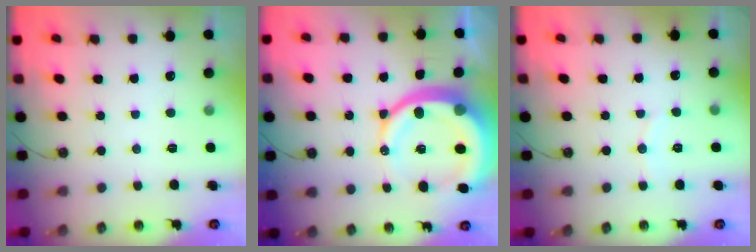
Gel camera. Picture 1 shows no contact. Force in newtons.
{"total": 18.3, "press": 18.1, "slide": 2.3}
{"total": 3.4, "press": 3.3, "slide": 0.4}